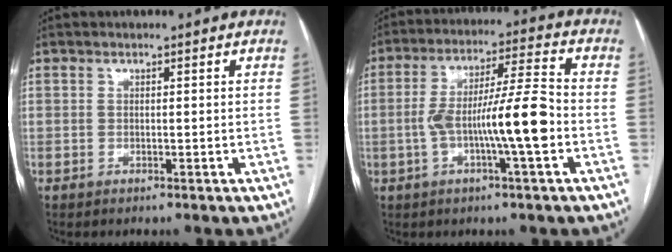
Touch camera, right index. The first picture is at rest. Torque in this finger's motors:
{"motor_torque": [0.52, -0.13, 0.78, 0.13]}